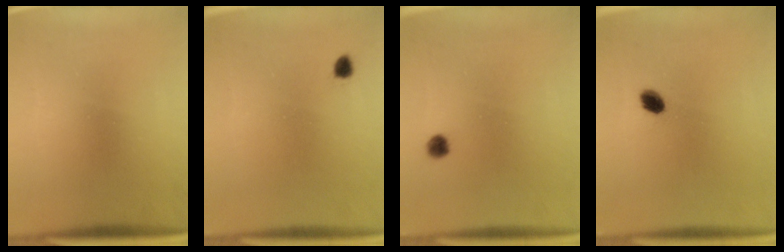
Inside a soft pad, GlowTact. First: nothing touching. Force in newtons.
{"total": 1.3}
{"total": 1.8}
{"total": 2.9}